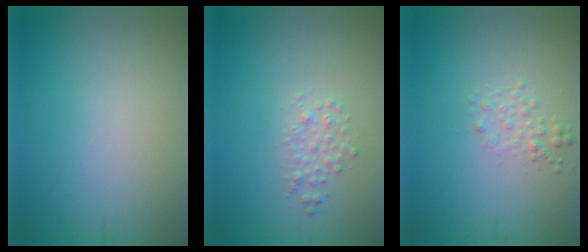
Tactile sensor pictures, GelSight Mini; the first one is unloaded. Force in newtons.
{"total": 1.4, "press": 1.4, "slide": 0.0}
{"total": 1.3, "press": 1.3, "slide": 0.1}